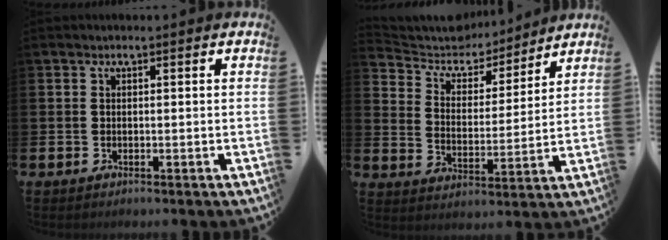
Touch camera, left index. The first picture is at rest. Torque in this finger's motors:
{"motor_torque": [1.07, -1.07, 0.33, 0.03]}